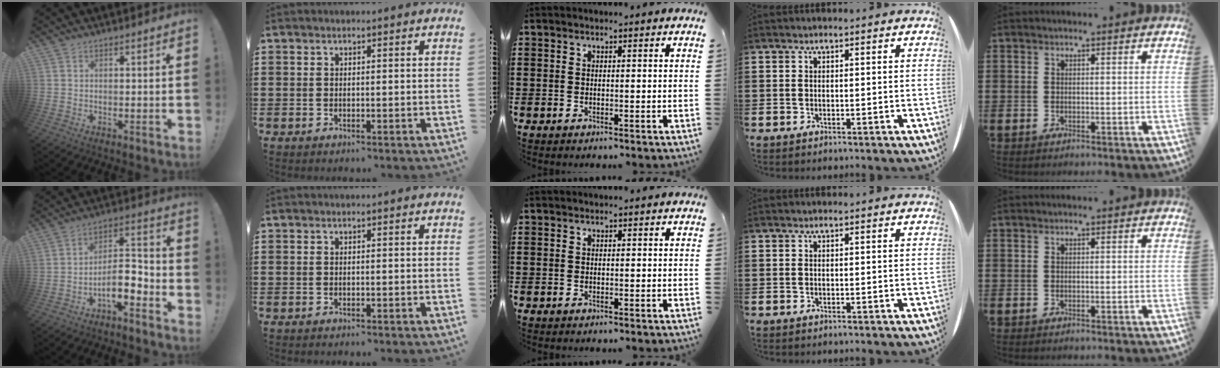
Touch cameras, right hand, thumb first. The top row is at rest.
{"thumb": {"total": 9.0, "force": [-5.7, 3.2, 6.2], "torque": [-0.097, 0.023, -0.100]}}